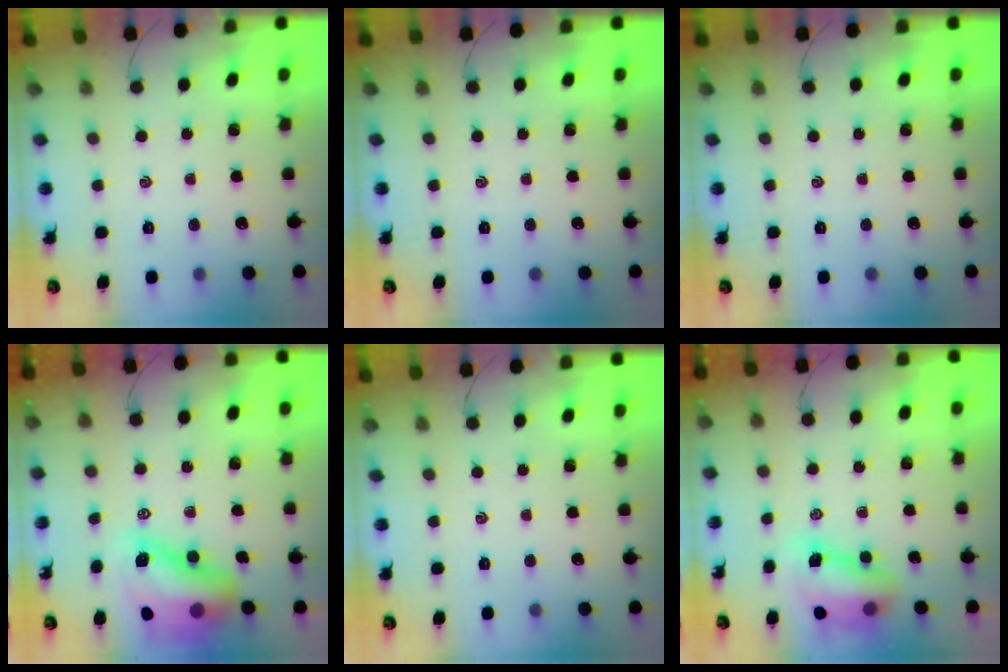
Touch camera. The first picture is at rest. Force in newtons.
{"total": 0.0}
{"total": 0.0}
{"total": 14.6, "press": 14.1, "slide": 3.9}
{"total": 0.0}
{"total": 8.0, "press": 7.8, "slide": 1.7}